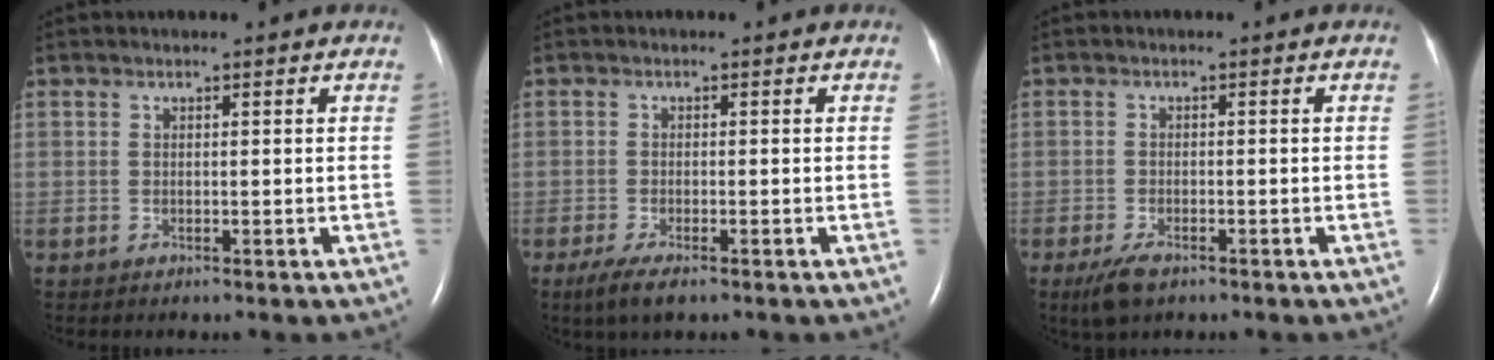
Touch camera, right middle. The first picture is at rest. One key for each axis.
{"total": 4.0, "fx": -2.6, "fy": 0.9, "fz": 2.8, "tx": -0.060, "ty": -0.010, "tz": -0.044}
{"total": 3.6, "fx": -2.4, "fy": 1.3, "fz": 2.4, "tx": -0.056, "ty": -0.007, "tz": -0.040}